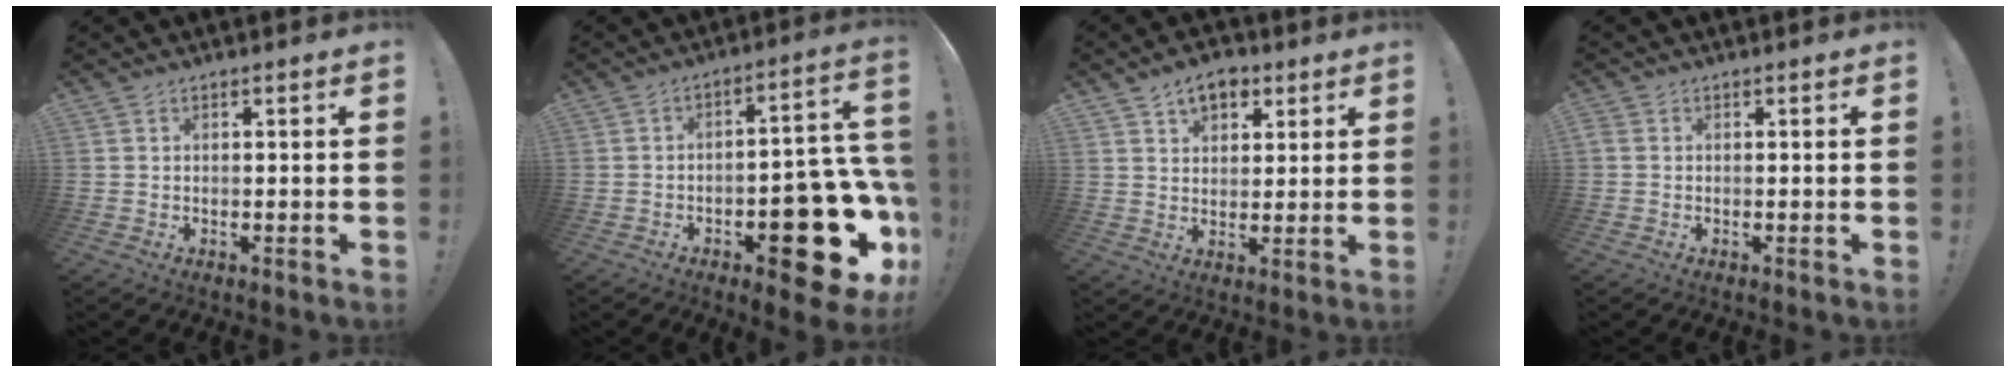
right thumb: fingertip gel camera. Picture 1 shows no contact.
{"total": 21.6, "force": [-8.7, 9.4, 17.5], "torque": [-0.177, 0.049, -0.118]}
{"total": 7.7, "force": [4.3, 5.2, 3.7], "torque": [-0.054, -0.012, 0.081]}
{"total": 0.8, "force": [-0.2, 0.7, 0.4], "torque": [-0.011, 0.003, -0.002]}